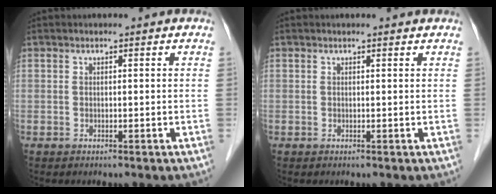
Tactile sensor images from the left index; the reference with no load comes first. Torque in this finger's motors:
{"motor_torque": [0.22, -0.10, 0.02, -0.01]}